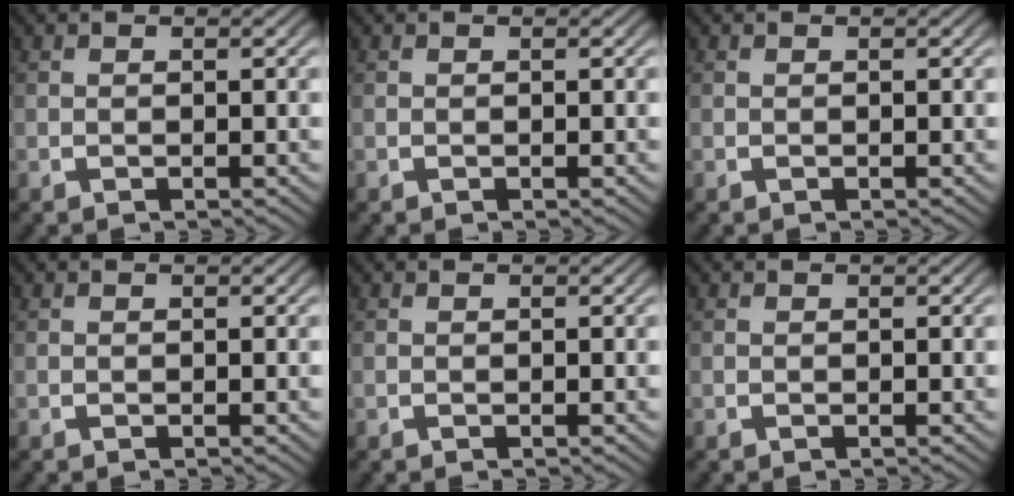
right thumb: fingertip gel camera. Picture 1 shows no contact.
{"total": 0.0}
{"total": 0.0}
{"total": 0.0}
{"total": 0.0}
{"total": 0.0}